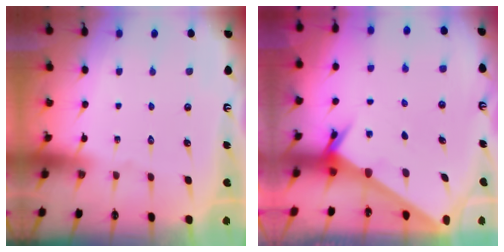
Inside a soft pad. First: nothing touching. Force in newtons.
{"total": 2.6, "press": 2.6, "slide": 0.2}